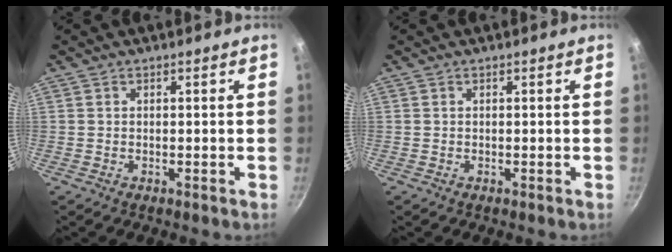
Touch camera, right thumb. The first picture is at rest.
{"total": 0.0}